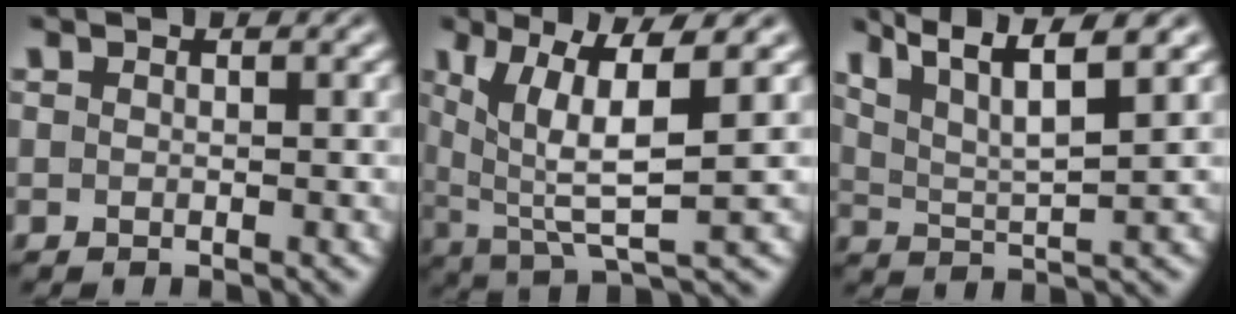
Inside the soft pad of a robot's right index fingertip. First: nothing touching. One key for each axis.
{"total": 9.3, "fx": 2.1, "fy": 4.8, "fz": 7.7, "tx": -0.140, "ty": -0.014, "tz": 0.045}
{"total": 6.6, "fx": 3.7, "fy": 2.9, "fz": 4.6, "tx": -0.083, "ty": -0.006, "tz": 0.063}